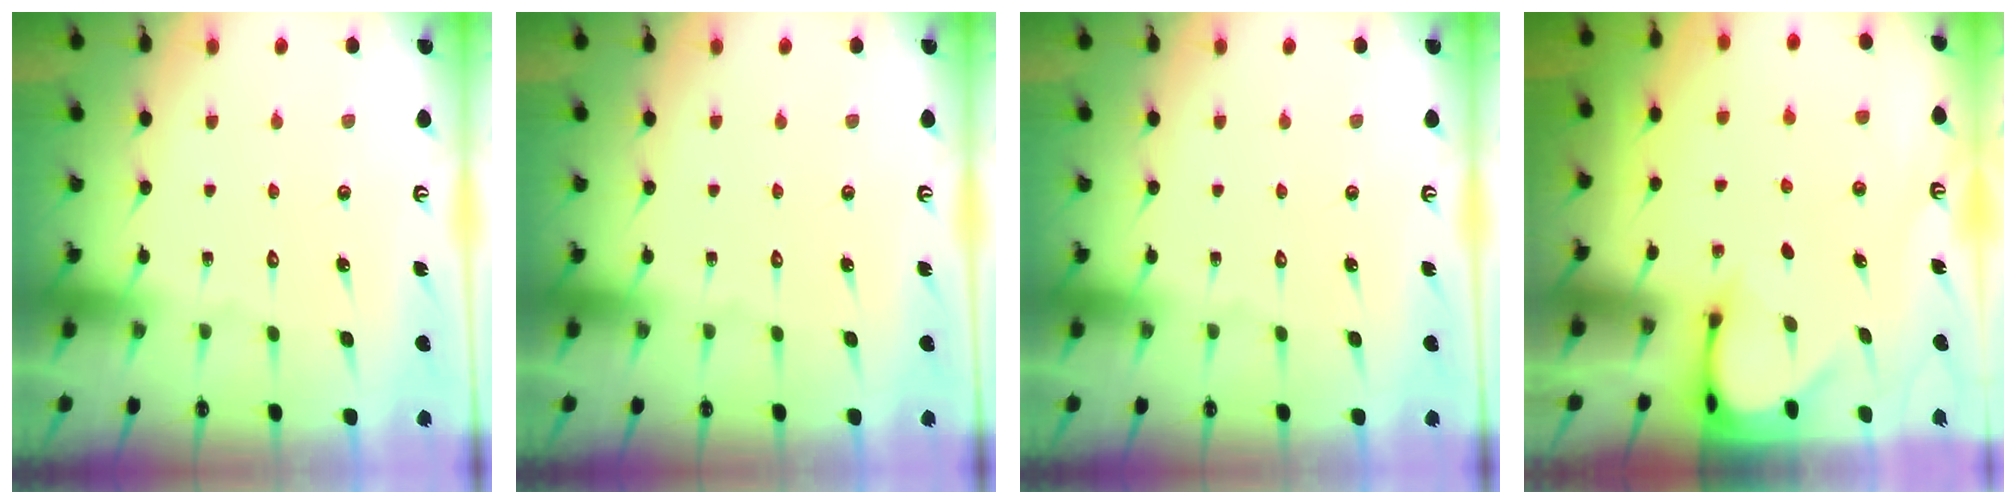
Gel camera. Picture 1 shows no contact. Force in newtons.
{"total": 0.0}
{"total": 0.0}
{"total": 3.3, "press": 3.3, "slide": 0.3}